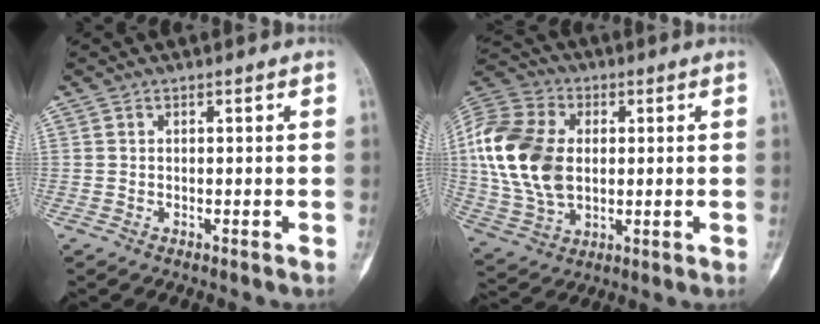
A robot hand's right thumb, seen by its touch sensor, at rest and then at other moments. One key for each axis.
{"total": 19.1, "fx": 1.6, "fy": 12.9, "fz": 13.9, "tx": -0.278, "ty": 0.006, "tz": 0.032}